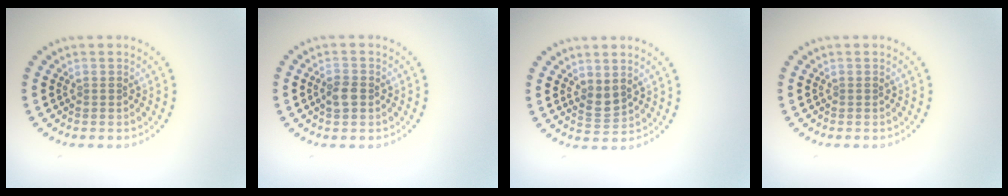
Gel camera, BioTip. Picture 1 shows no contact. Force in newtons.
{"total": 1.7, "press": 1.7, "slide": 0.2}
{"total": 1.6, "press": 1.4, "slide": 0.9}
{"total": 0.0}